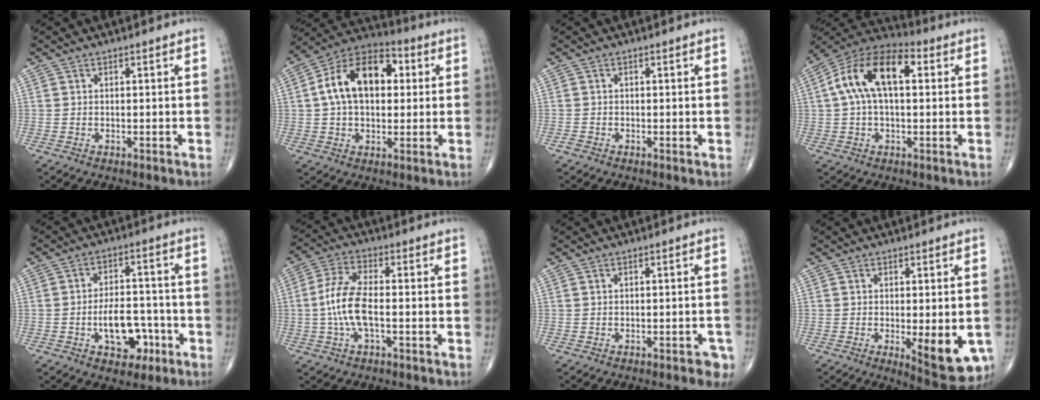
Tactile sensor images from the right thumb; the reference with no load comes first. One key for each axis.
{"total": 16.4, "fx": 2.8, "fy": 10.3, "fz": 12.4, "tx": -0.188, "ty": 0.026, "tz": 0.038}
{"total": 1.0, "fx": -0.5, "fy": 0.6, "fz": 0.6, "tx": -0.007, "ty": -0.002, "tz": -0.012}
{"total": 14.9, "fx": 2.9, "fy": 7.9, "fz": 12.3, "tx": -0.227, "ty": 0.039, "tz": 0.042}
{"total": 10.1, "fx": -3.7, "fy": 6.1, "fz": 7.2, "tx": -0.085, "ty": 0.036, "tz": -0.050}
{"total": 8.9, "fx": -1.4, "fy": 3.5, "fz": 8.1, "tx": -0.185, "ty": 0.022, "tz": -0.029}
{"total": 3.5, "fx": -2.1, "fy": 1.4, "fz": 2.4, "tx": -0.018, "ty": 0.009, "tz": -0.024}
{"total": 10.3, "fx": -2.5, "fy": 3.6, "fz": 9.4, "tx": -0.116, "ty": -0.022, "tz": -0.027}